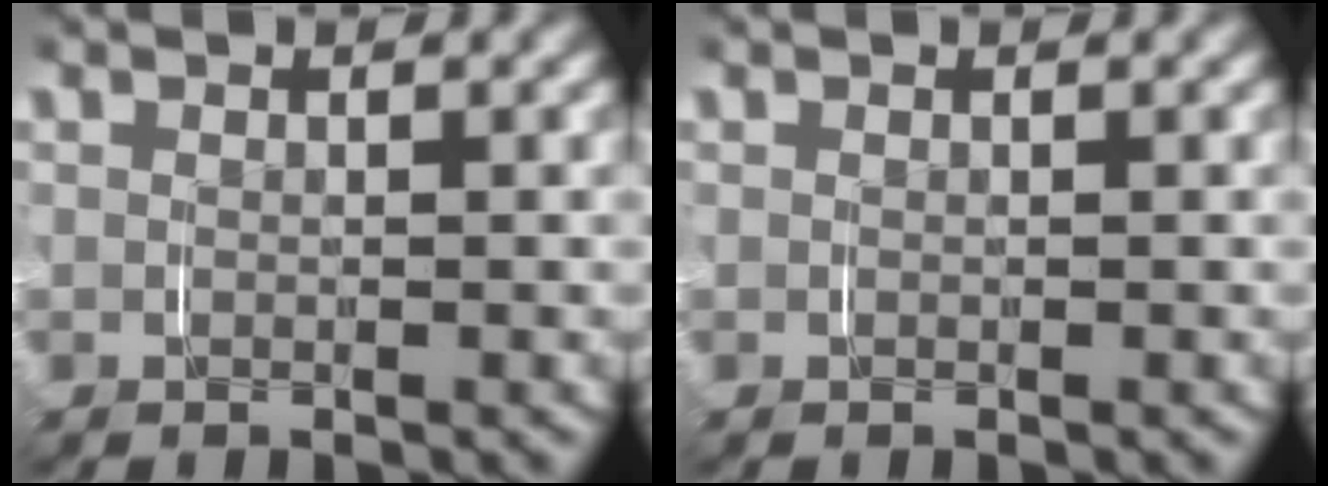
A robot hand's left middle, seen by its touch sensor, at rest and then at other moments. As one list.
[{"total": 0.0}]